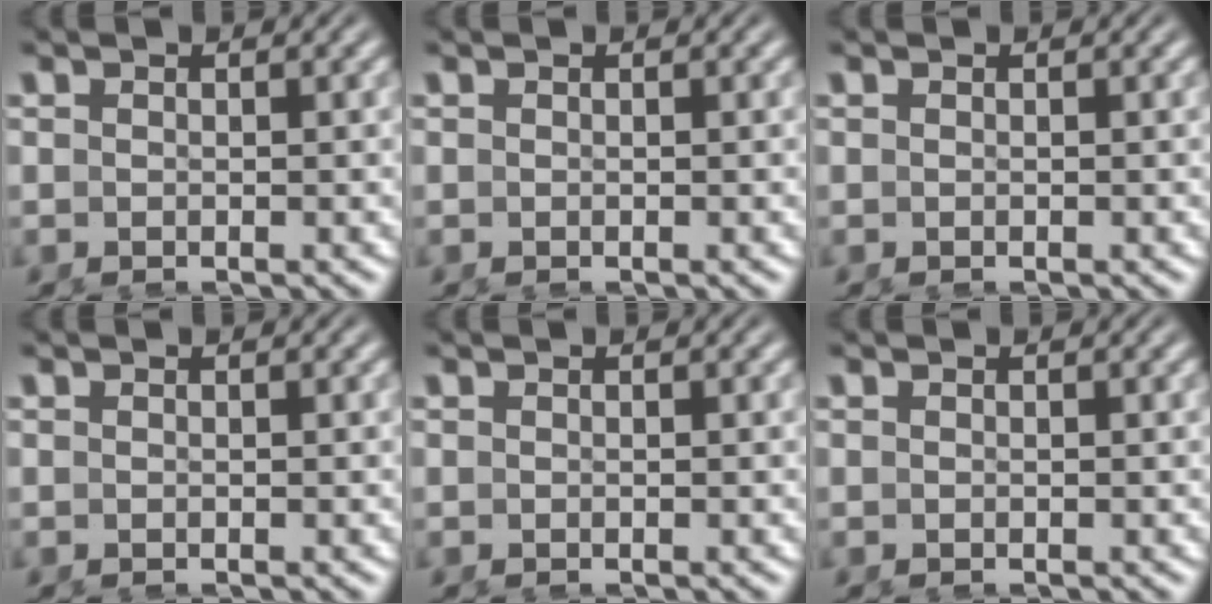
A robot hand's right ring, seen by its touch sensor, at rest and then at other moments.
{"total": 0.0}
{"total": 0.0}
{"total": 0.0}
{"total": 0.0}
{"total": 0.0}